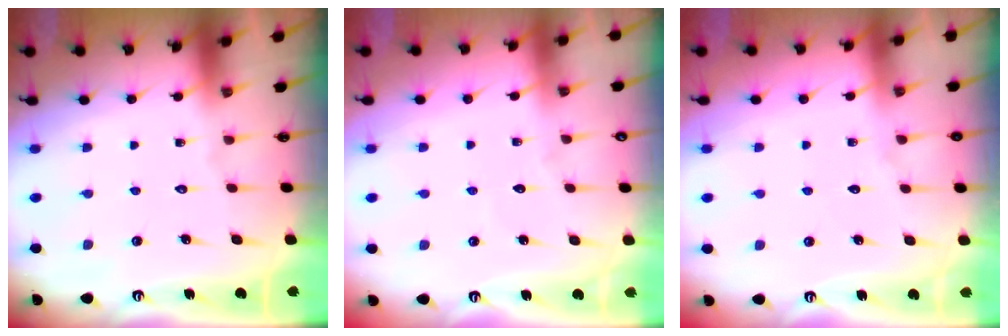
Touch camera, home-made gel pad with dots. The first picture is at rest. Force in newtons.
{"total": 2.1, "press": 2.1, "slide": 0.3}
{"total": 3.5, "press": 3.5, "slide": 0.5}